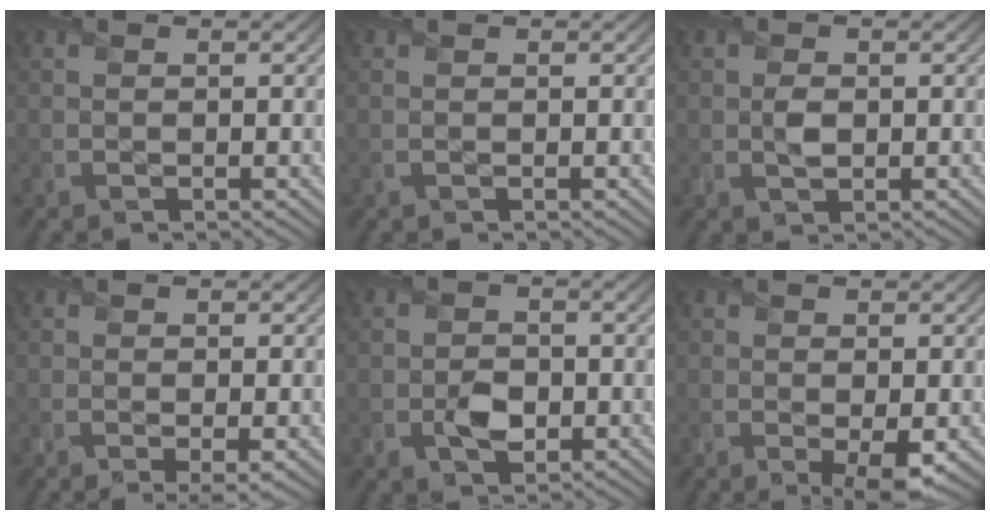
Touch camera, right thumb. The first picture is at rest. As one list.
[{"total": 0.0}, {"total": 2.0, "force": [0.0, 1.4, 1.4], "torque": [-0.029, -0.003, -0.001]}, {"total": 2.3, "force": [-0.5, 0.5, 2.2], "torque": [-0.044, -0.008, -0.011]}, {"total": 3.3, "force": [-0.9, 2.5, 2.0], "torque": [-0.034, -0.006, -0.019]}, {"total": 3.0, "force": [-0.5, 1.1, 2.7], "torque": [-0.048, -0.012, -0.009]}]